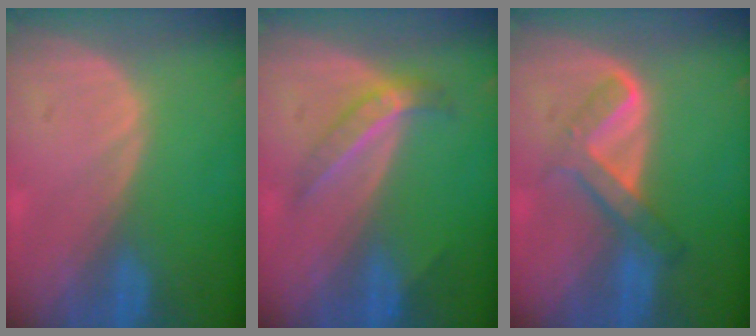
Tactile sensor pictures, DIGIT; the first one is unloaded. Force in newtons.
{"total": 4.0, "press": 3.9, "slide": 0.7}
{"total": 6.0, "press": 5.3, "slide": 2.8}